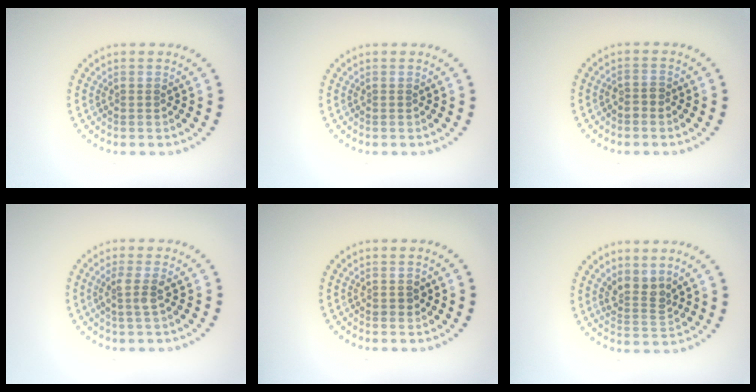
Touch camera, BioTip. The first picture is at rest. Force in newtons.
{"total": 0.0}
{"total": 1.0, "press": 0.8, "slide": 0.5}
{"total": 1.8, "press": 1.3, "slide": 1.2}
{"total": 0.8, "press": 0.8, "slide": 0.1}
{"total": 2.6, "press": 2.0, "slide": 1.7}